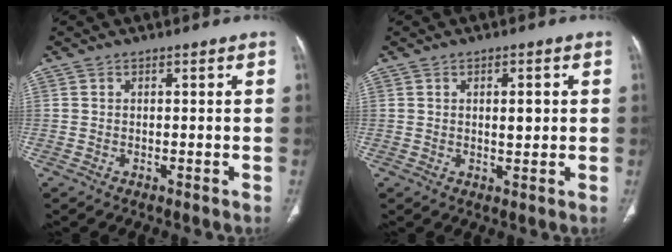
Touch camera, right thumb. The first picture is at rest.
{"total": 3.4, "force": [0.7, 1.4, 3.1], "torque": [-0.043, -0.003, 0.013]}